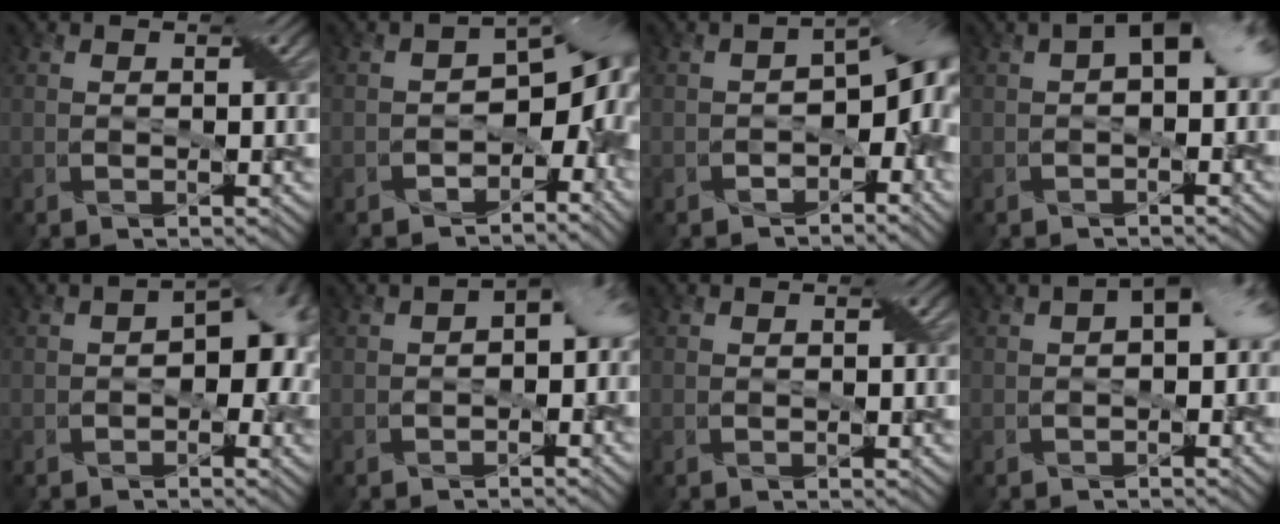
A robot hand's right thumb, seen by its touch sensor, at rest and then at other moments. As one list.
[{"total": 9.9, "force": [-4.1, 5.9, 6.8], "torque": [-0.068, -0.024, -0.068]}, {"total": 9.0, "force": [-3.0, 5.0, 6.8], "torque": [-0.065, -0.021, -0.052]}, {"total": 8.8, "force": [1.2, 5.1, 7.1], "torque": [-0.080, 0.003, 0.016]}, {"total": 6.2, "force": [-0.4, 3.7, 4.9], "torque": [-0.053, 0.000, -0.010]}, {"total": 7.8, "force": [-0.7, 4.8, 6.1], "torque": [-0.049, -0.004, -0.005]}, {"total": 0.0}, {"total": 8.9, "force": [0.8, 5.2, 7.2], "torque": [-0.069, 0.010, 0.008]}]